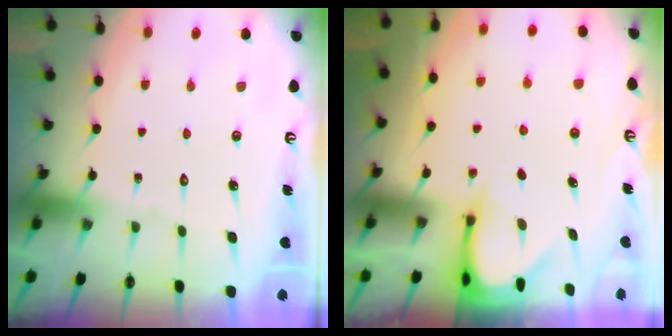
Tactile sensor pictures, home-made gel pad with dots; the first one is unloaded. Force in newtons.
{"total": 3.7, "press": 3.7, "slide": 0.3}